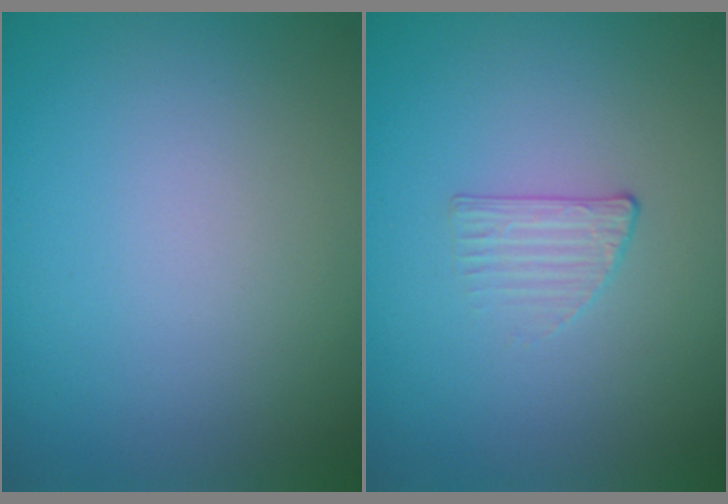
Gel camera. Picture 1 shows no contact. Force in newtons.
{"total": 1.2, "press": 0.6, "slide": 1.0}